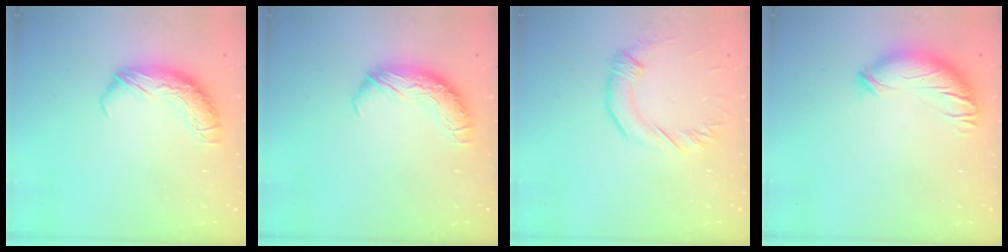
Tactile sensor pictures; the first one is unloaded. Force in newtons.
{"total": 0.0}
{"total": 1.0, "press": 1.0, "slide": 0.4}
{"total": 3.8, "press": 3.0, "slide": 2.3}